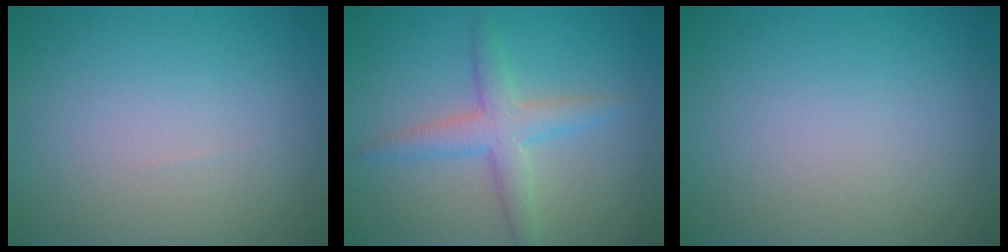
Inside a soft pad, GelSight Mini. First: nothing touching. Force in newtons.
{"total": 3.4, "press": 3.4, "slide": 0.2}
{"total": 0.0}